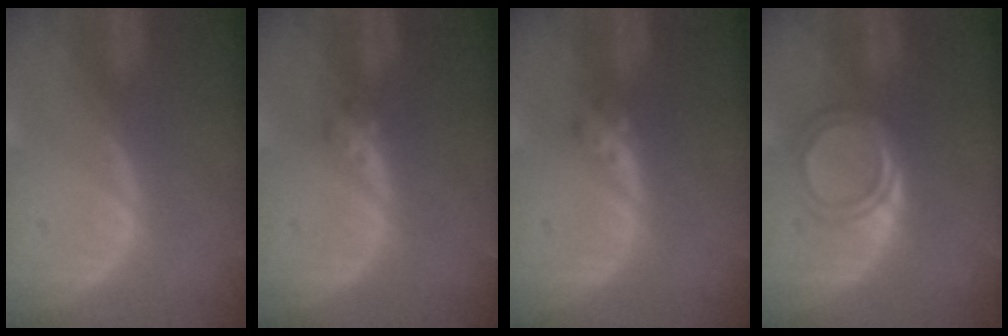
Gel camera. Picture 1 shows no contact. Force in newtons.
{"total": 1.8, "press": 1.5, "slide": 0.9}
{"total": 2.3, "press": 2.0, "slide": 1.2}
{"total": 4.4, "press": 4.4, "slide": 0.2}